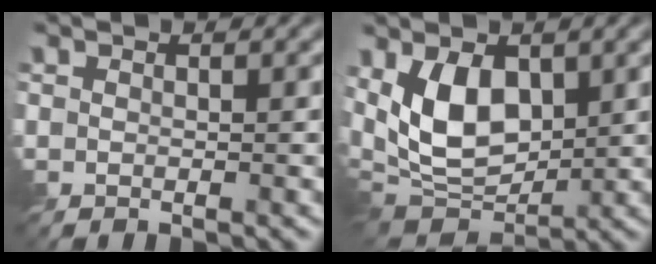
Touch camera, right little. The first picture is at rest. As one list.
[{"total": 7.4, "force": [1.7, 4.2, 5.8], "torque": [-0.112, -0.012, 0.026]}]